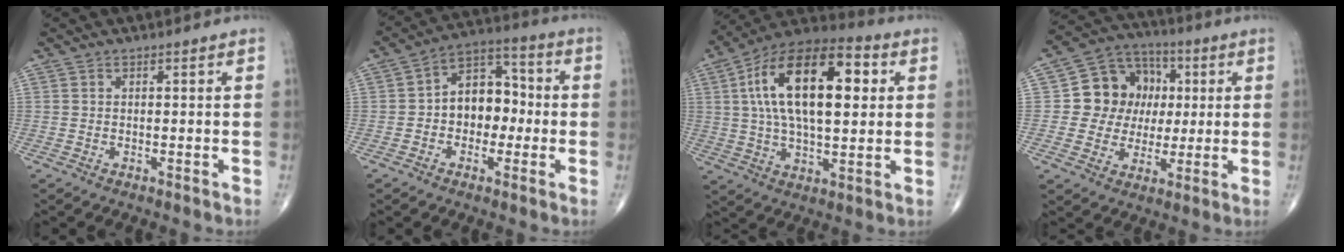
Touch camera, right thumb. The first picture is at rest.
{"total": 10.9, "force": [-0.6, 7.9, 7.5], "torque": [-0.077, 0.039, -0.024]}
{"total": 22.8, "force": [4.9, 10.8, 19.5], "torque": [-0.325, 0.015, 0.071]}
{"total": 13.4, "force": [1.6, 11.9, 5.8], "torque": [-0.041, 0.015, 0.028]}